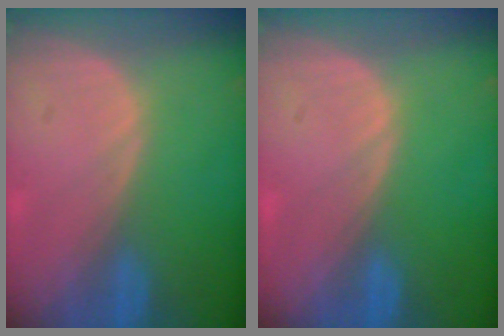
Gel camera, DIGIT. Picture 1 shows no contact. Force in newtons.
{"total": 0.0}